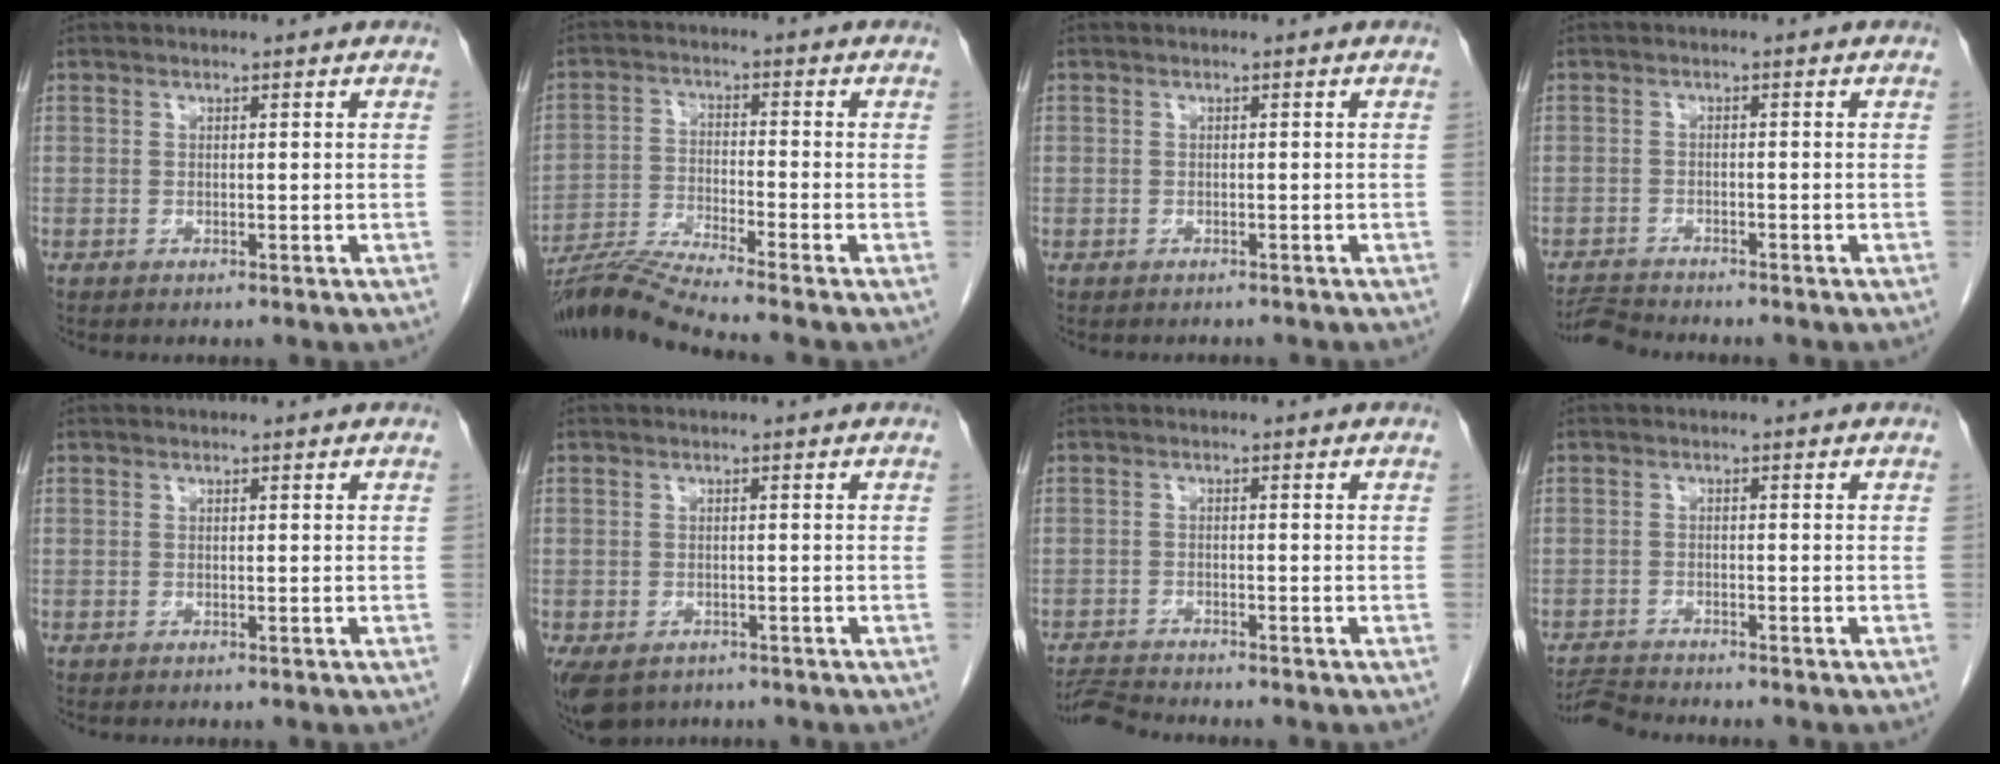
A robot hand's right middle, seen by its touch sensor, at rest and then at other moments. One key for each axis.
{"total": 9.5, "fx": -8.5, "fy": -2.7, "fz": 3.1, "tx": -0.056, "ty": -0.023, "tz": -0.159}
{"total": 1.7, "fx": -1.4, "fy": 1.0, "fz": 0.0, "tx": -0.007, "ty": 0.001, "tz": -0.023}
{"total": 3.0, "fx": -3.0, "fy": -0.6, "fz": -0.1, "tx": 0.001, "ty": -0.019, "tz": -0.052}
{"total": 0.0}
{"total": 7.4, "fx": -4.4, "fy": 5.1, "fz": 3.1, "tx": -0.070, "ty": -0.005, "tz": -0.059}
{"total": 3.7, "fx": -3.6, "fy": -0.7, "fz": 0.3, "tx": -0.005, "ty": -0.019, "tz": -0.065}
{"total": 3.2, "fx": -3.1, "fy": -0.8, "fz": 0.0, "tx": 0.000, "ty": -0.019, "tz": -0.054}